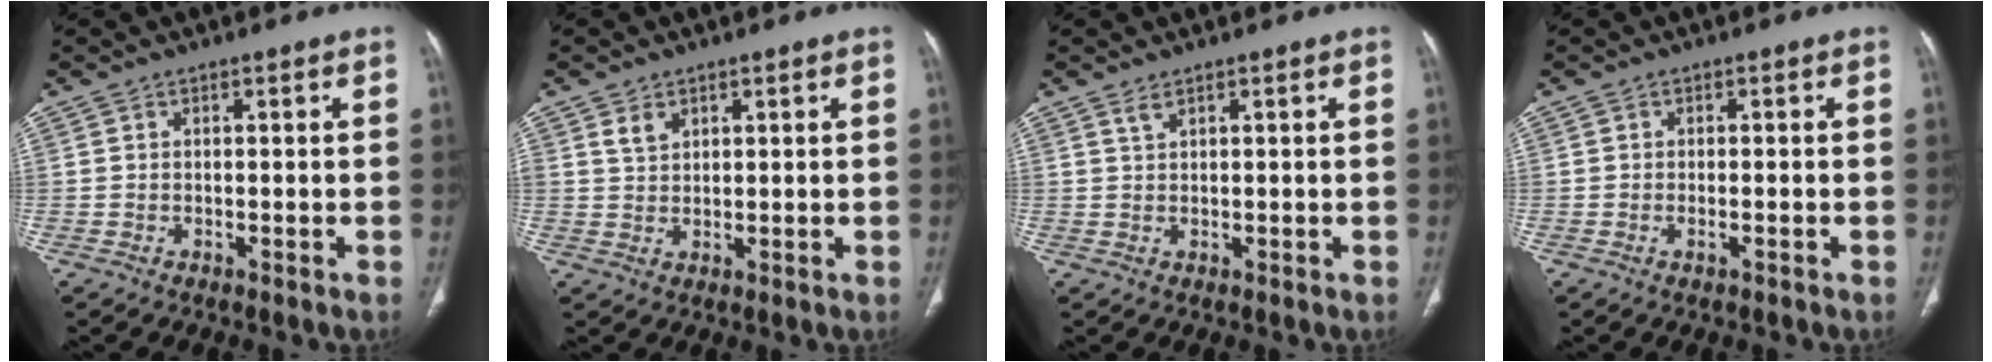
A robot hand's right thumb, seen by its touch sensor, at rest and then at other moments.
{"total": 3.0, "force": [1.8, 1.8, 1.5], "torque": [-0.021, -0.009, 0.040]}
{"total": 1.3, "force": [1.0, 0.3, 0.7], "torque": [-0.011, 0.001, 0.022]}
{"total": 1.2, "force": [-0.5, 0.3, 1.0], "torque": [-0.019, 0.003, -0.008]}